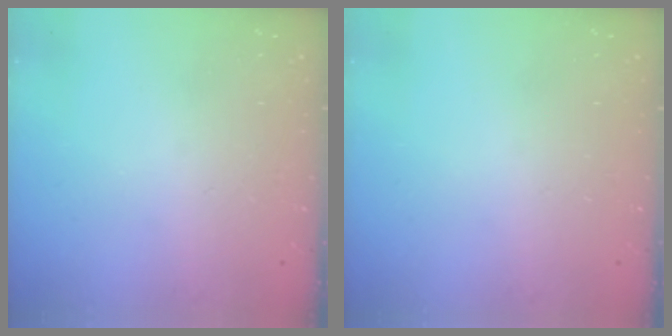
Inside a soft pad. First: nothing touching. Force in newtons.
{"total": 0.0}